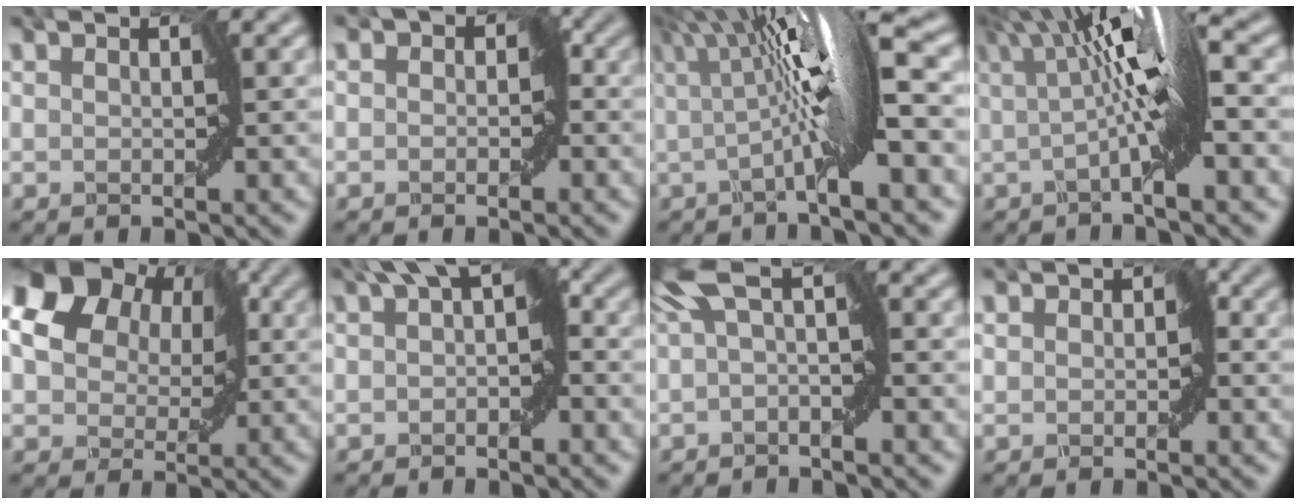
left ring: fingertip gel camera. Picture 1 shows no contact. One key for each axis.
{"total": 1.7, "fx": 0.0, "fy": 1.4, "fz": 0.9, "tx": 0.009, "ty": 0.003, "tz": -0.004}
{"total": 9.0, "fx": 0.6, "fy": 1.8, "fz": 8.8, "tx": -0.127, "ty": 0.006, "tz": 0.002}
{"total": 6.7, "fx": 0.6, "fy": 1.6, "fz": 6.5, "tx": -0.099, "ty": 0.005, "tz": 0.006}
{"total": 11.5, "fx": 4.0, "fy": 8.7, "fz": 6.5, "tx": -0.113, "ty": 0.025, "tz": 0.064}
{"total": 3.3, "fx": 0.8, "fy": 1.5, "fz": 2.8, "tx": -0.020, "ty": 0.011, "tz": 0.007}
{"total": 4.1, "fx": 1.0, "fy": 1.3, "fz": 3.8, "tx": -0.064, "ty": 0.009, "tz": 0.012}
{"total": 1.2, "fx": 0.1, "fy": 1.1, "fz": 0.6, "tx": 0.006, "ty": 0.003, "tz": 0.001}